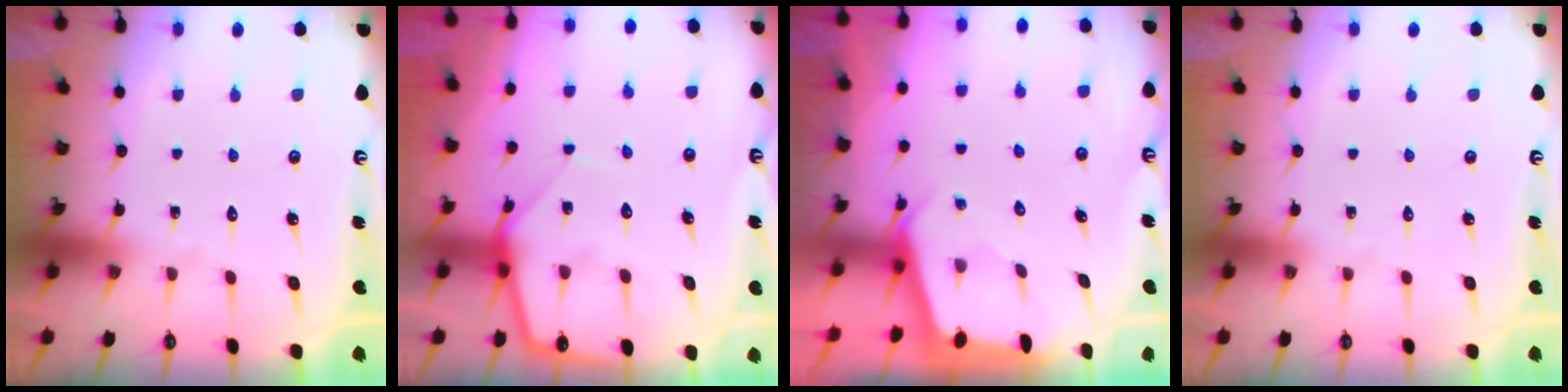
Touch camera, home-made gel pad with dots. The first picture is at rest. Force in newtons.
{"total": 7.8, "press": 7.7, "slide": 0.8}
{"total": 2.1, "press": 2.1, "slide": 0.3}
{"total": 0.0}